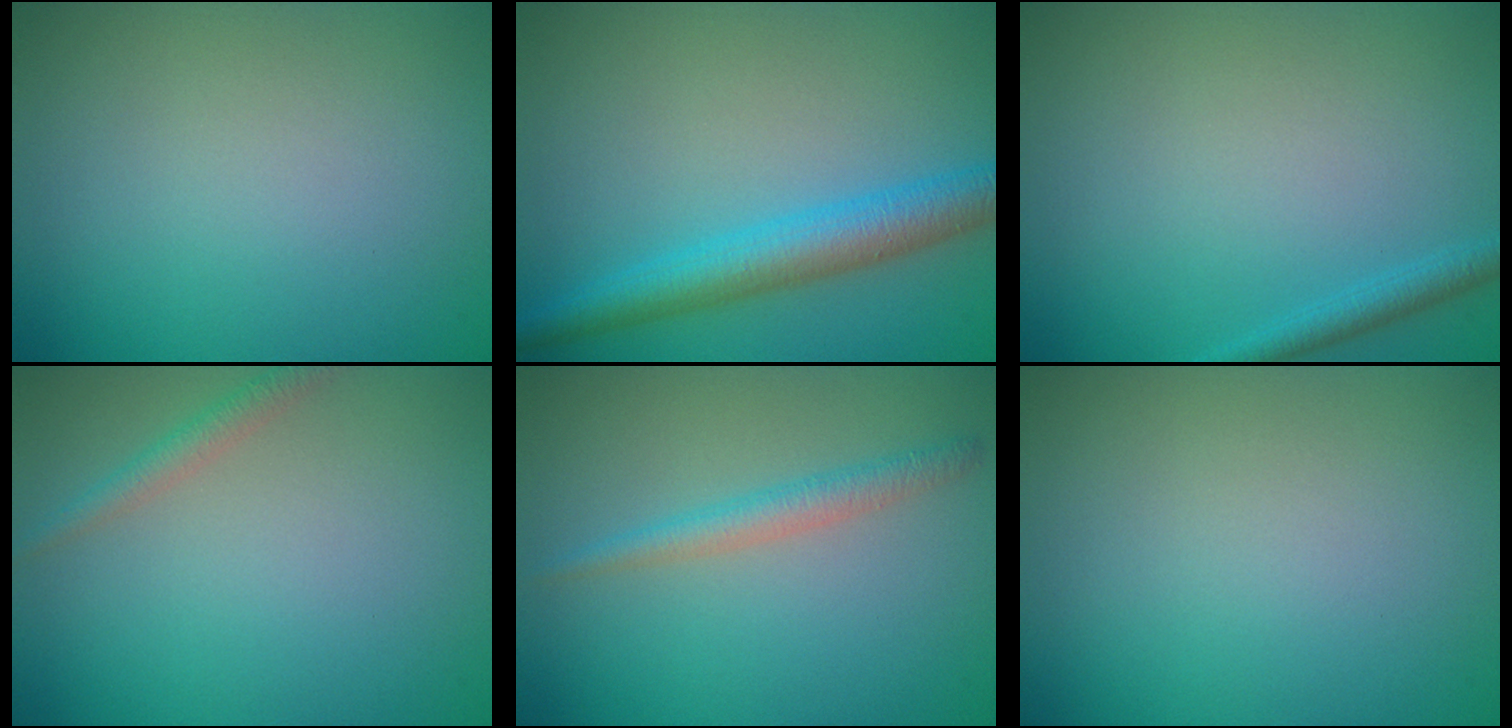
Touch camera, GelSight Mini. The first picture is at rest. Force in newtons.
{"total": 4.8, "press": 4.8, "slide": 0.1}
{"total": 1.5, "press": 1.5, "slide": 0.1}
{"total": 1.5, "press": 1.5, "slide": 0.0}
{"total": 2.0, "press": 2.0, "slide": 0.1}
{"total": 0.0}